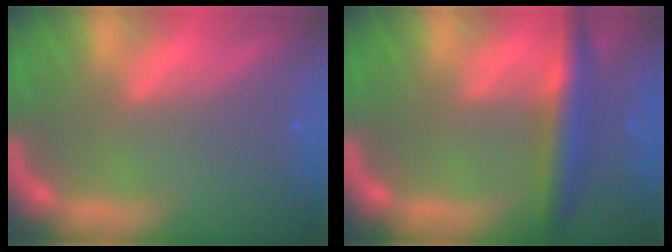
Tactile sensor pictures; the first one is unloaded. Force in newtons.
{"total": 5.5}